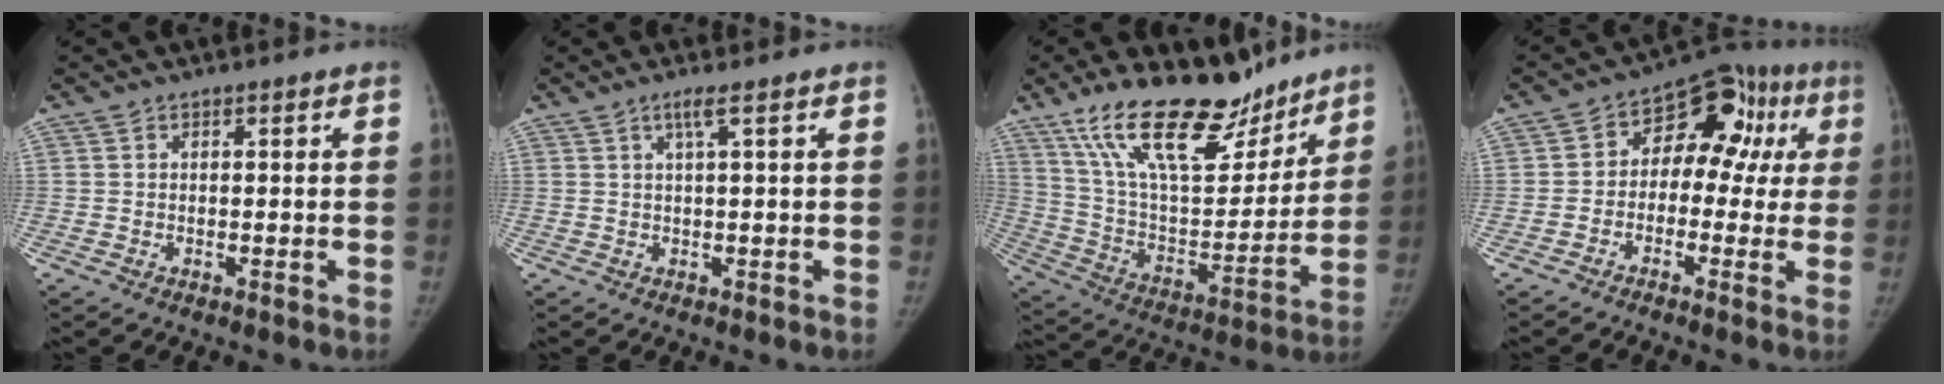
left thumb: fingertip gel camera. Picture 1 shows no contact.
{"total": 1.9, "force": [0.9, -0.3, 1.6], "torque": [-0.040, 0.004, 0.021]}
{"total": 24.1, "force": [17.5, 9.4, 13.6], "torque": [-0.190, -0.078, 0.302]}
{"total": 13.3, "force": [1.6, 9.5, 9.1], "torque": [-0.055, 0.055, 0.007]}